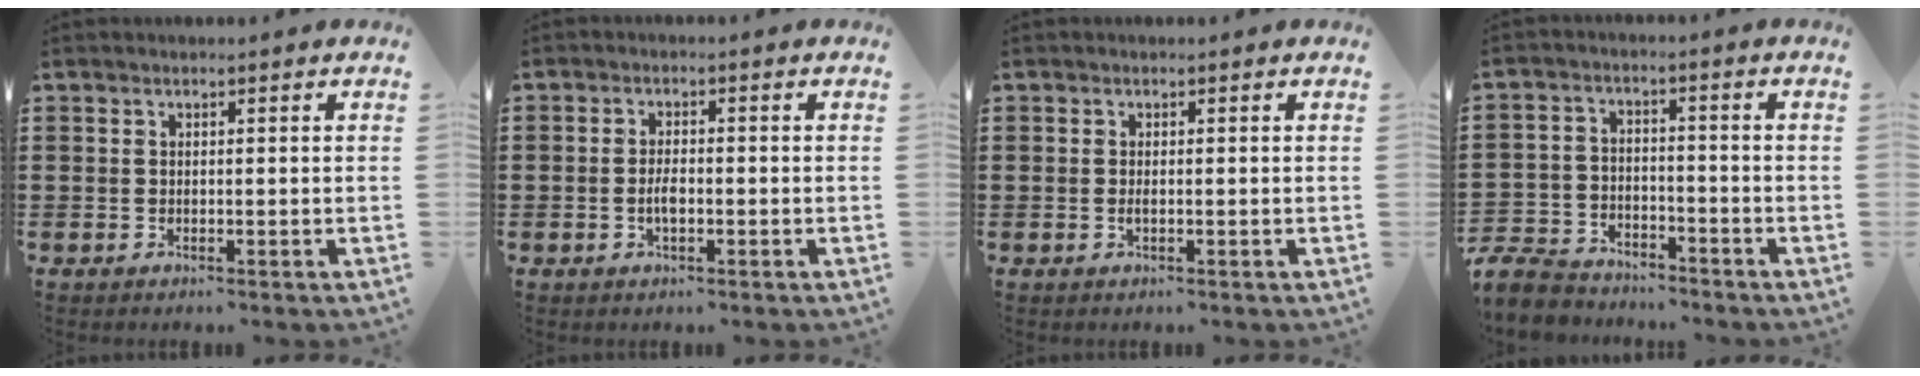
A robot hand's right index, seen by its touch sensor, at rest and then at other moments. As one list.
[{"total": 2.4, "force": [-0.6, 1.0, 2.1], "torque": [-0.048, -0.004, -0.012]}, {"total": 0.7, "force": [-0.1, 0.0, 0.7], "torque": [-0.016, -0.008, 0.000]}, {"total": 5.9, "force": [-5.6, 1.5, 0.8], "torque": [-0.038, 0.004, -0.118]}]